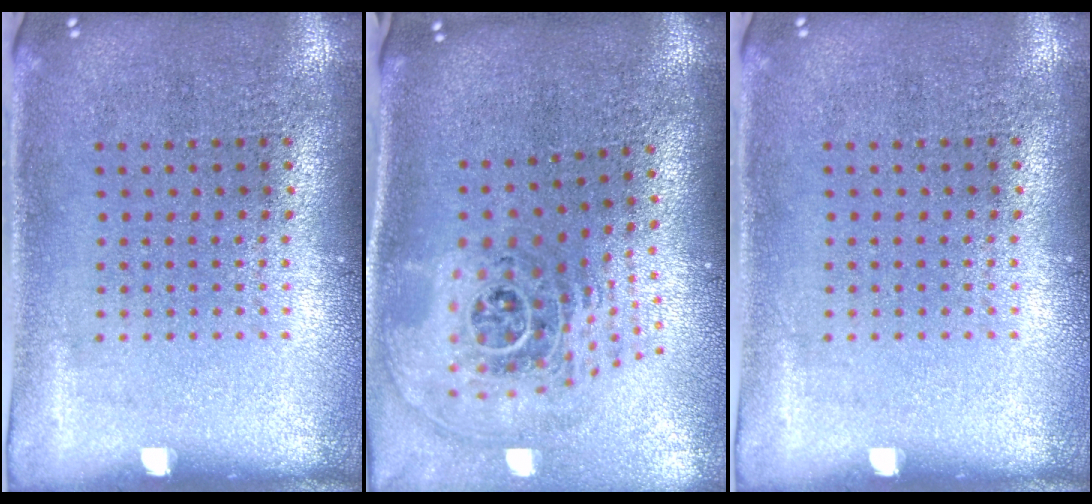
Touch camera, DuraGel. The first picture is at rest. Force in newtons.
{"total": 2.5, "press": 1.7, "slide": 1.8}
{"total": 0.0}